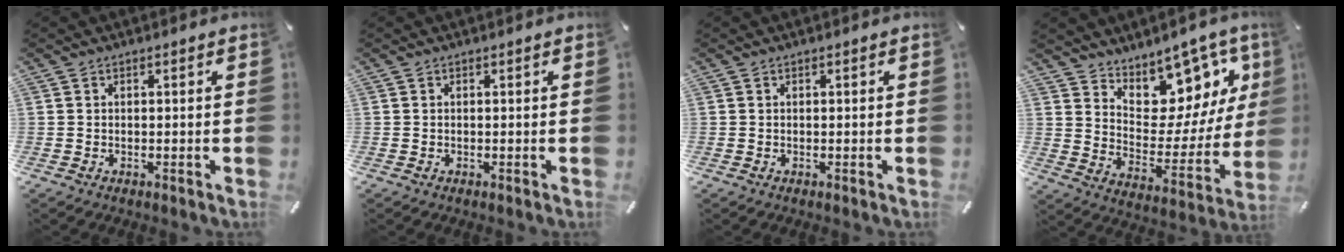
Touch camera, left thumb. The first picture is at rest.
{"total": 0.0}
{"total": 0.0}
{"total": 13.0, "force": [10.2, 7.3, 3.3], "torque": [-0.034, -0.117, 0.179]}